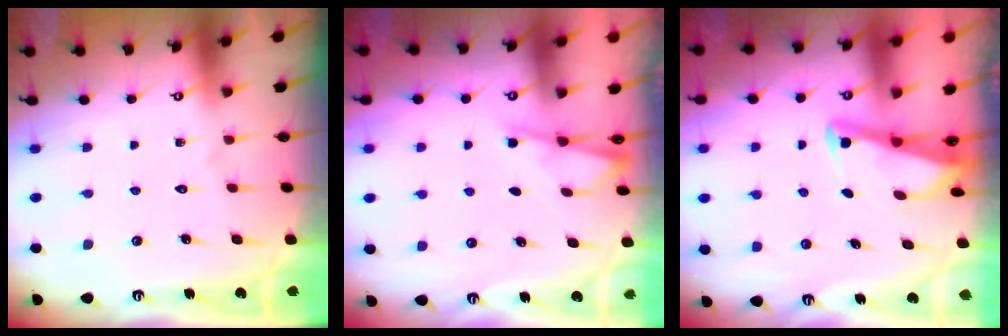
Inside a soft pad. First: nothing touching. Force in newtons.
{"total": 1.9, "press": 1.8, "slide": 0.4}
{"total": 2.8, "press": 2.8, "slide": 0.3}